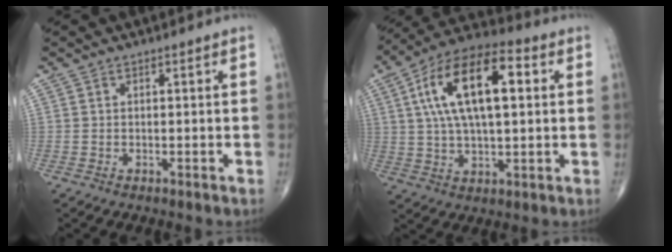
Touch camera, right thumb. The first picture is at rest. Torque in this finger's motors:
{"motor_torque": [1.19, 3.82, 1.38, 0.06, 0.58]}